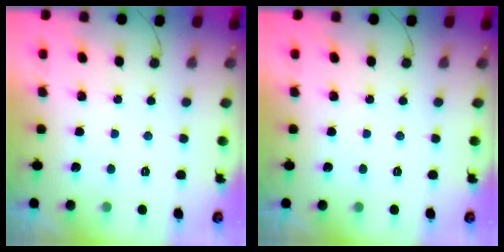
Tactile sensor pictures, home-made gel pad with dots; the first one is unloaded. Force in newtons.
{"total": 0.0}